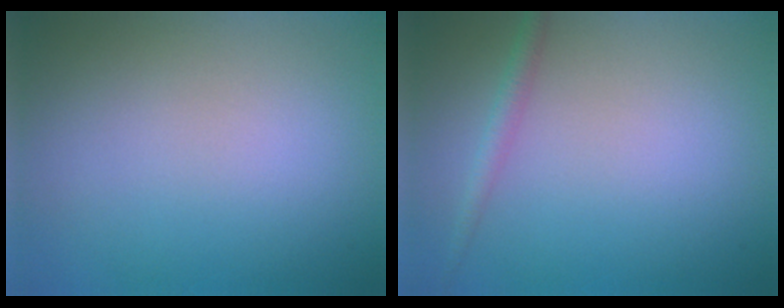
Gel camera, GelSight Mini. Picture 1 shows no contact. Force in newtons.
{"total": 1.5, "press": 1.5, "slide": 0.0}